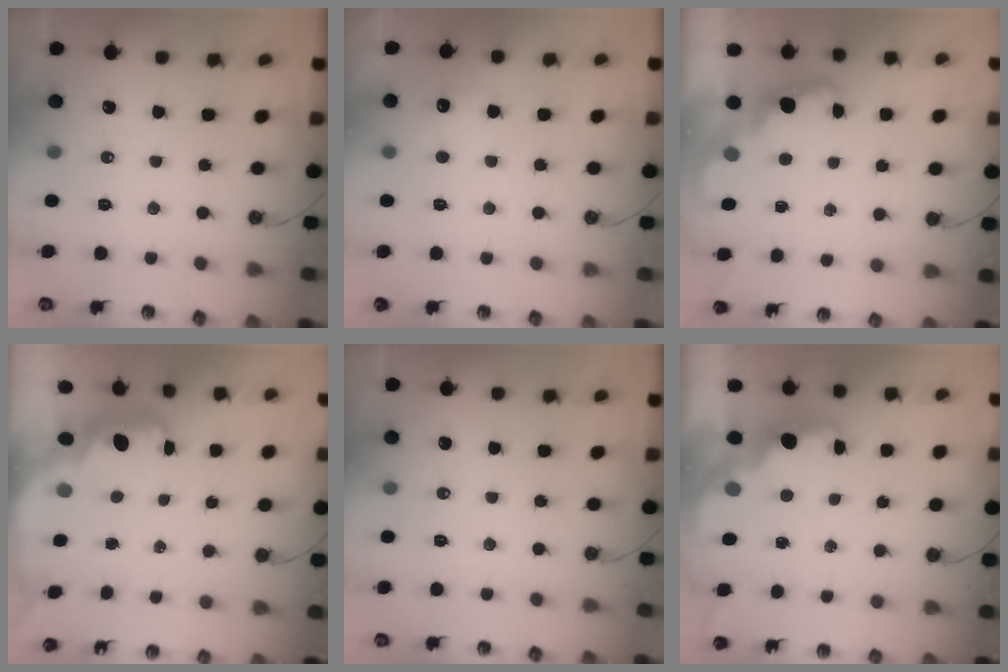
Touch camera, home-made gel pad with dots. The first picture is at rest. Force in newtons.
{"total": 2.5, "press": 2.3, "slide": 0.9}
{"total": 2.2, "press": 2.2, "slide": 0.5}
{"total": 3.8, "press": 3.7, "slide": 0.4}
{"total": 0.0}
{"total": 2.0, "press": 1.9, "slide": 0.8}